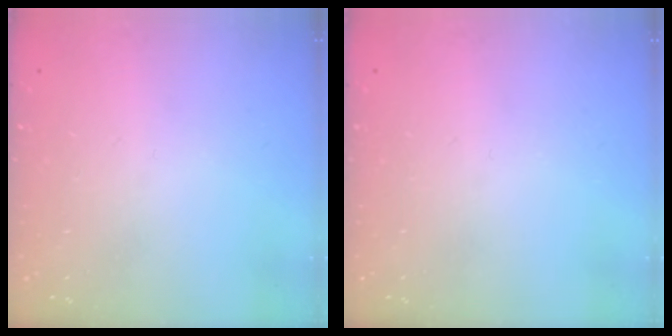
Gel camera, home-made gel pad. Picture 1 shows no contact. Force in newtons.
{"total": 0.0}